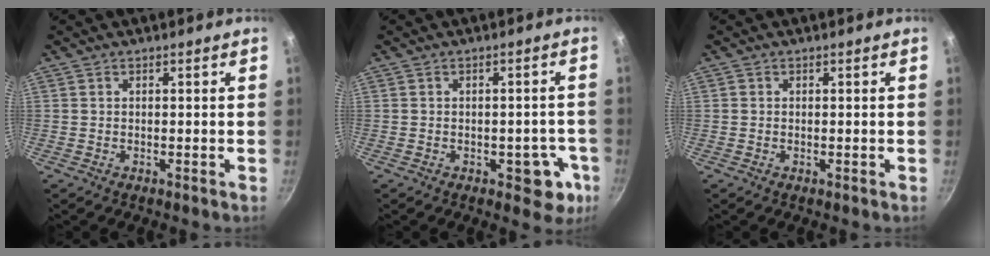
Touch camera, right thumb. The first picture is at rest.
{"total": 6.9, "force": [-2.6, 4.2, 4.8], "torque": [-0.013, 0.020, -0.027]}
{"total": 0.0}